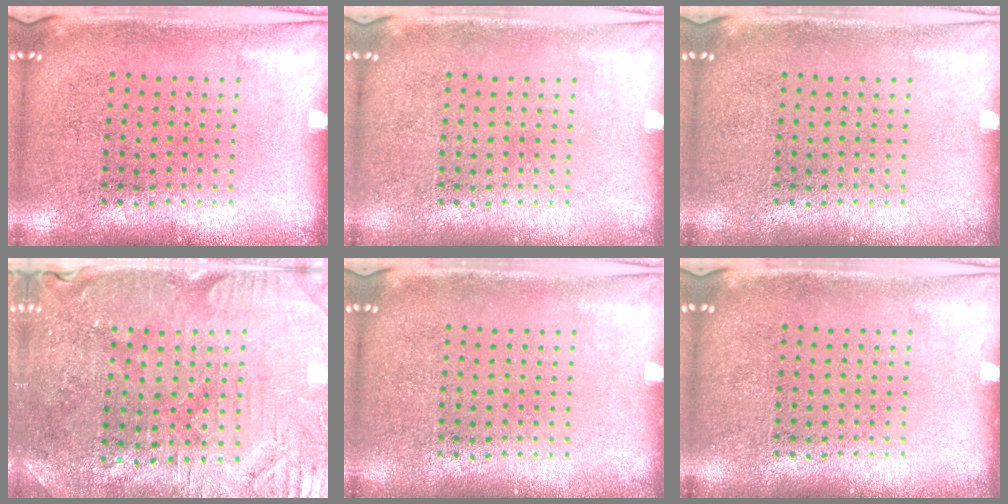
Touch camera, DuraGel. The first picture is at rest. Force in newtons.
{"total": 0.0}
{"total": 0.0}
{"total": 1.2, "press": 1.1, "slide": 0.4}
{"total": 0.0}
{"total": 0.0}